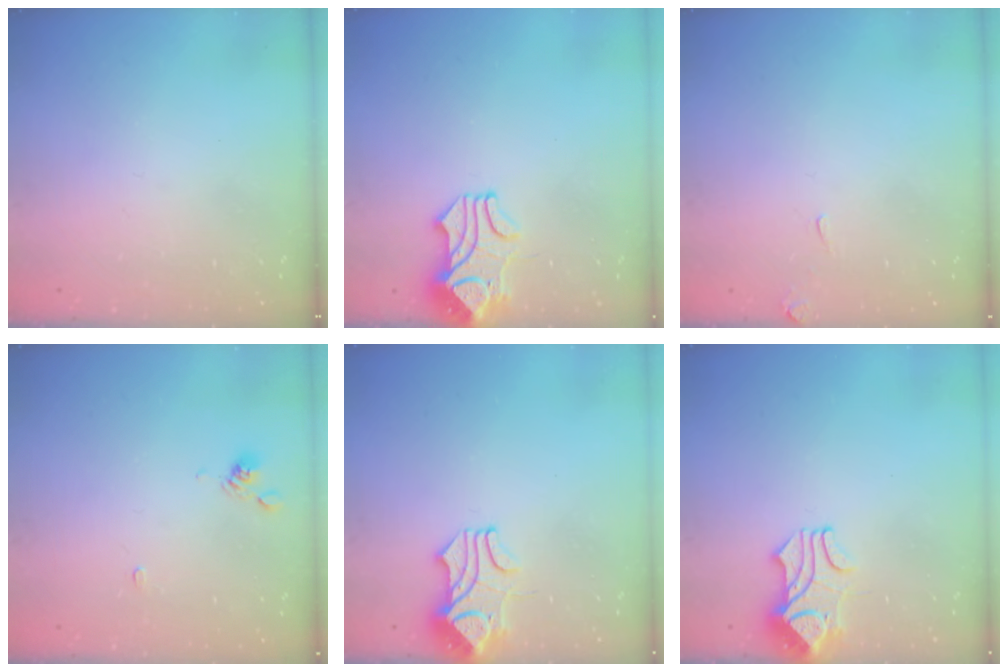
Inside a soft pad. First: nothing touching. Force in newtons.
{"total": 2.4, "press": 2.0, "slide": 1.2}
{"total": 1.1, "press": 1.0, "slide": 0.5}
{"total": 3.0, "press": 3.0, "slide": 0.3}
{"total": 2.2, "press": 1.9, "slide": 1.1}
{"total": 1.7, "press": 1.4, "slide": 1.0}